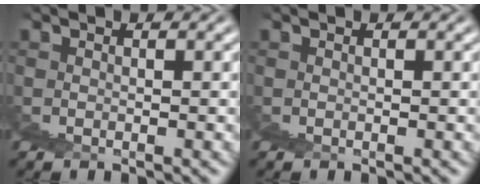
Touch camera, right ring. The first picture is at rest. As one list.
[{"total": 0.0}]